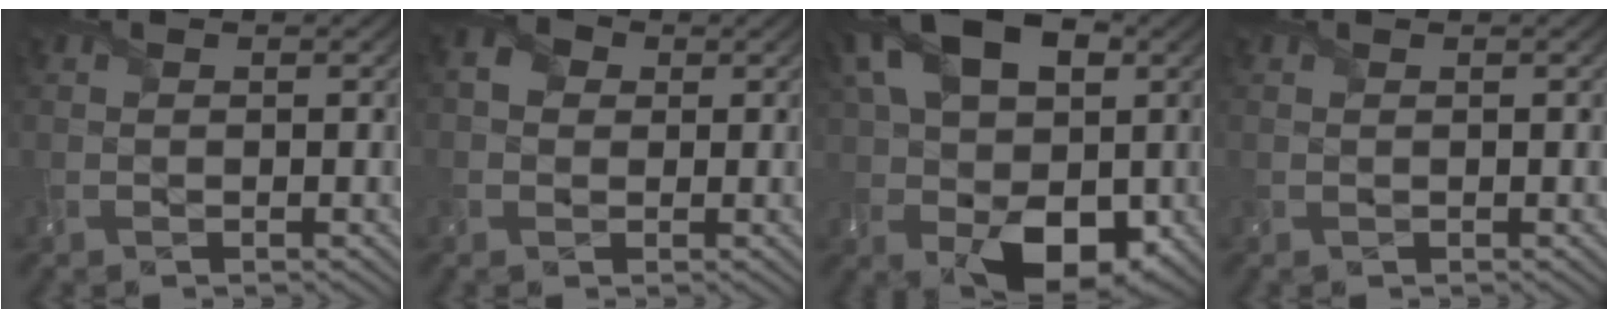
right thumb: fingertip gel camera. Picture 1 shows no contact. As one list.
[{"total": 2.4, "force": [0.3, 2.2, 1.1], "torque": [-0.026, 0.004, -0.004]}, {"total": 17.5, "force": [2.5, 11.2, 13.2], "torque": [-0.232, -0.004, 0.046]}, {"total": 0.0}]